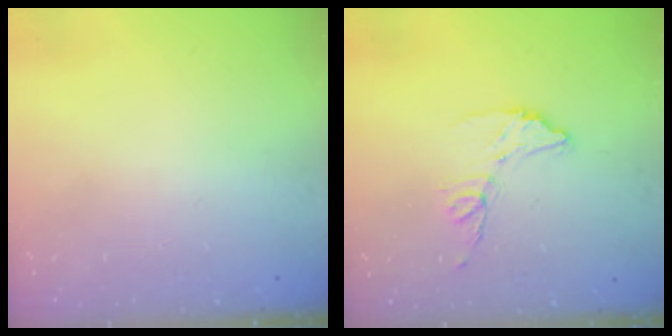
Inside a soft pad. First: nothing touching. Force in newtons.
{"total": 10.1, "press": 10.1, "slide": 0.8}